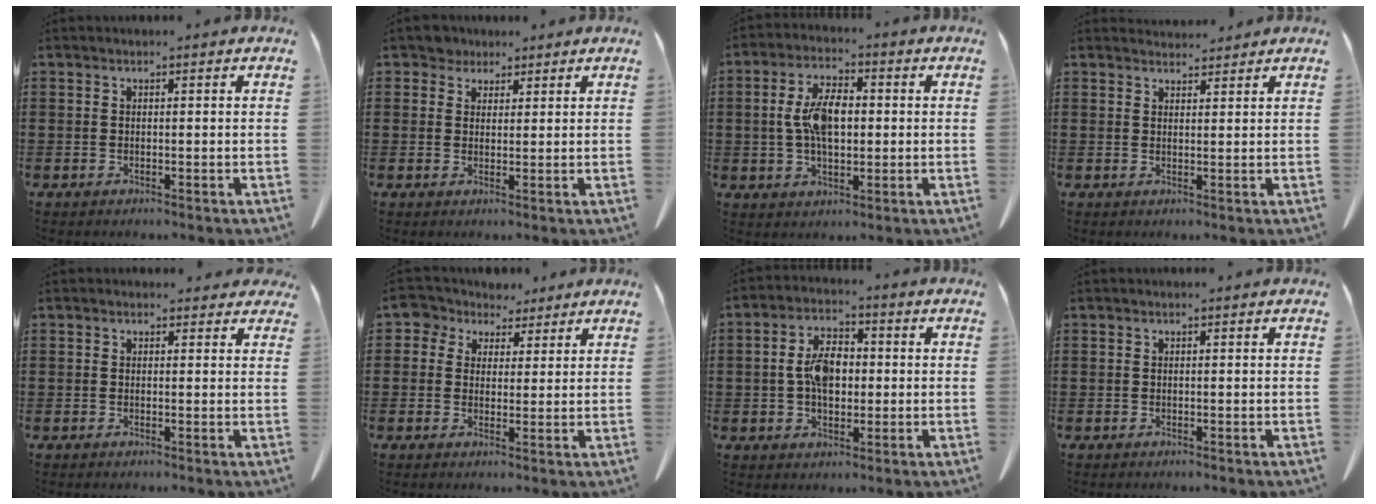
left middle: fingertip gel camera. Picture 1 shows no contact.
{"total": 2.7, "force": [2.1, 1.6, 0.4], "torque": [-0.018, 0.009, 0.041]}
{"total": 8.0, "force": [0.4, 3.9, 6.9], "torque": [-0.147, 0.011, 0.003]}
{"total": 2.3, "force": [2.3, 0.5, 0.0], "torque": [0.002, -0.007, 0.042]}
{"total": 1.2, "force": [1.0, 0.7, 0.4], "torque": [-0.002, 0.004, 0.017]}
{"total": 4.5, "force": [2.9, 3.4, 0.5], "torque": [-0.037, -0.002, 0.051]}
{"total": 6.5, "force": [0.0, 3.8, 5.3], "torque": [-0.111, 0.014, -0.004]}
{"total": 0.0}